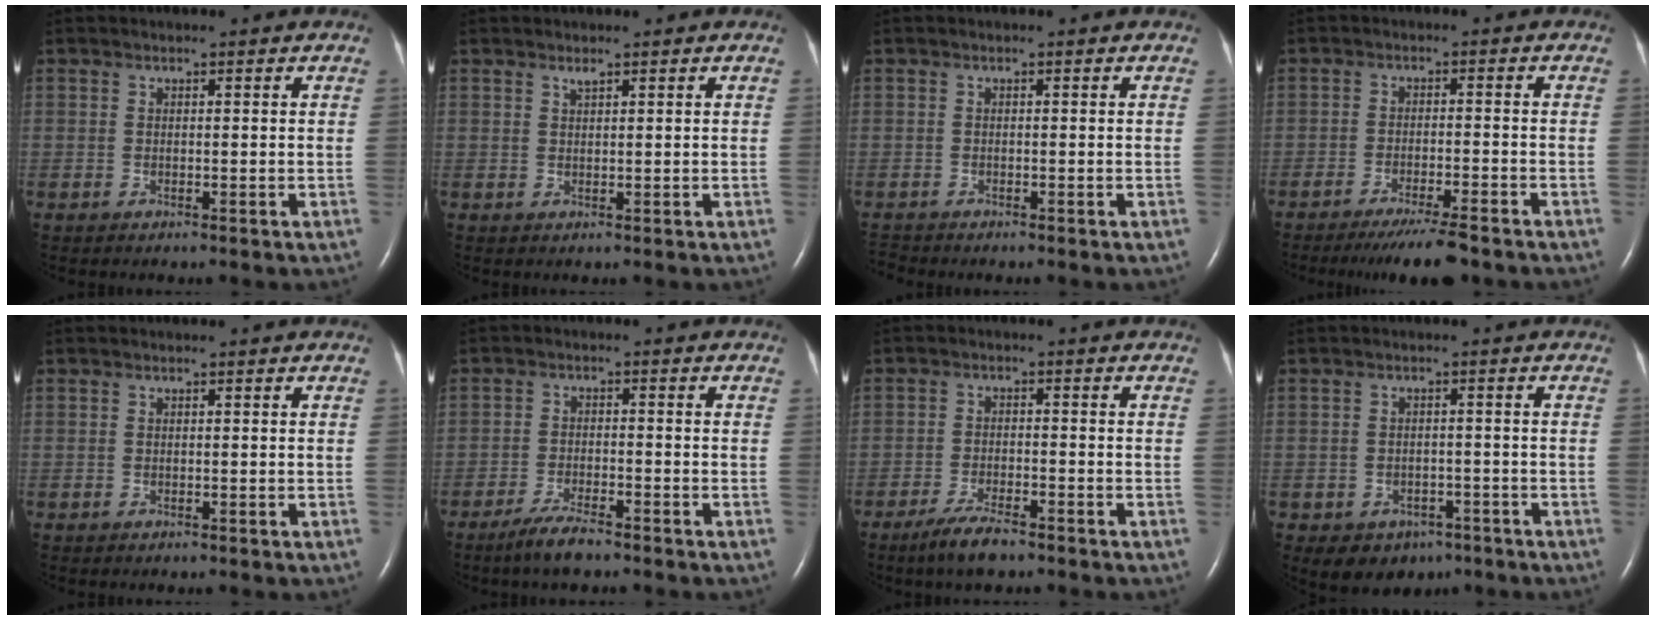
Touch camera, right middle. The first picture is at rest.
{"total": 0.8, "force": [0.7, 0.0, 0.5], "torque": [-0.011, 0.000, 0.015]}
{"total": 1.0, "force": [-1.0, -0.2, -0.2], "torque": [-0.002, -0.010, -0.018]}
{"total": 7.5, "force": [-6.2, 0.2, 4.2], "torque": [-0.065, -0.018, -0.099]}
{"total": 0.0}
{"total": 4.3, "force": [-3.4, 0.4, 2.6], "torque": [-0.061, -0.009, -0.065]}
{"total": 4.8, "force": [-3.6, 0.6, 3.0], "torque": [-0.071, -0.009, -0.067]}
{"total": 5.0, "force": [-3.0, 3.8, 1.4], "torque": [-0.020, 0.010, -0.032]}